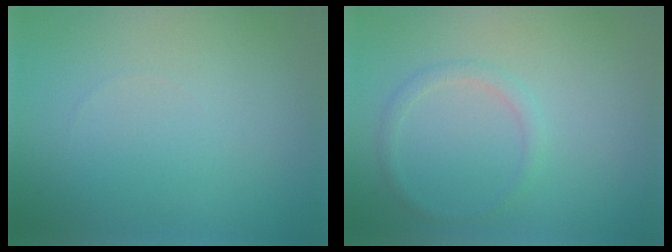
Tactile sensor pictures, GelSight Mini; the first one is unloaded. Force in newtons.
{"total": 1.1, "press": 1.1, "slide": 0.1}